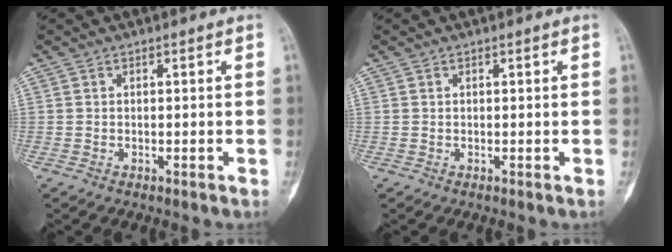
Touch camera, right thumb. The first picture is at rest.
{"total": 0.0}